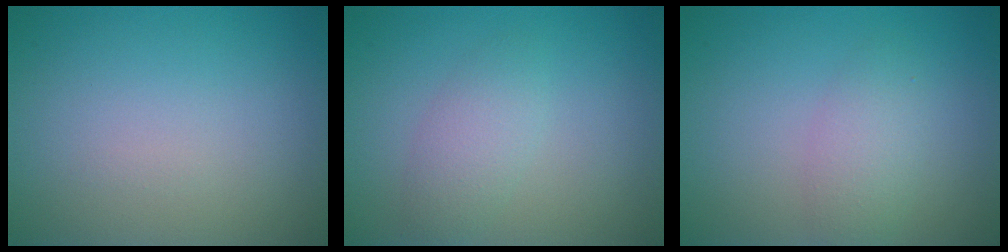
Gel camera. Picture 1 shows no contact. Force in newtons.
{"total": 2.3, "press": 2.3, "slide": 0.2}
{"total": 2.4, "press": 2.4, "slide": 0.1}